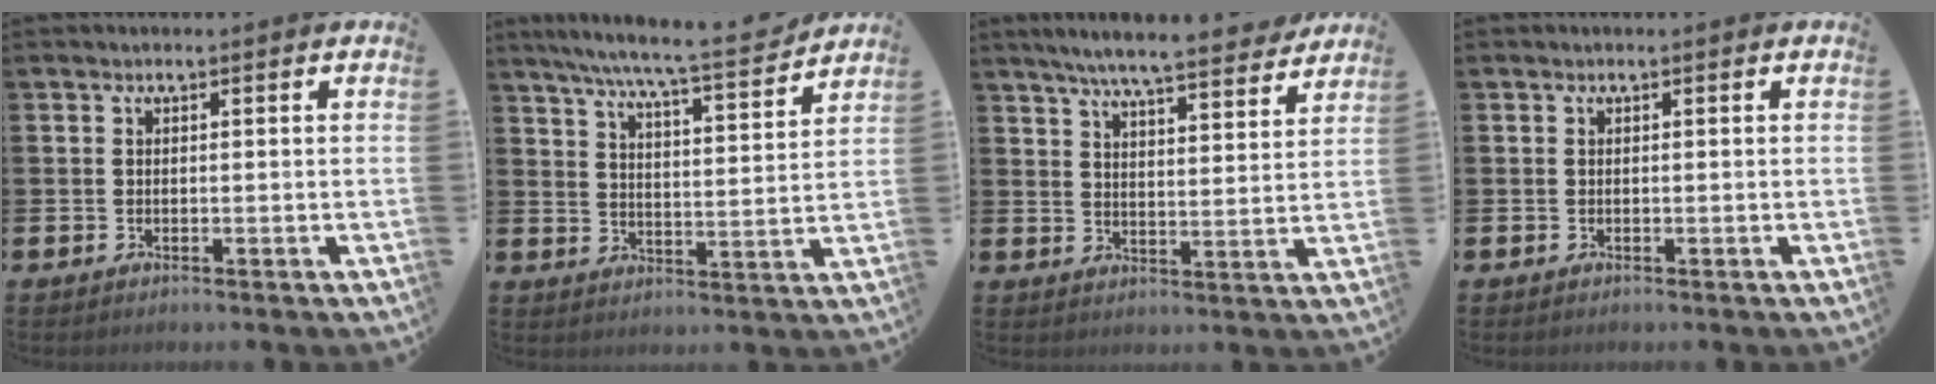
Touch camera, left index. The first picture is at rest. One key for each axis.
{"total": 8.4, "fx": 7.7, "fy": 0.2, "fz": 3.3, "tx": -0.086, "ty": -0.047, "tz": 0.134}
{"total": 7.3, "fx": 6.9, "fy": 0.2, "fz": 2.4, "tx": -0.058, "ty": -0.043, "tz": 0.118}
{"total": 0.0}